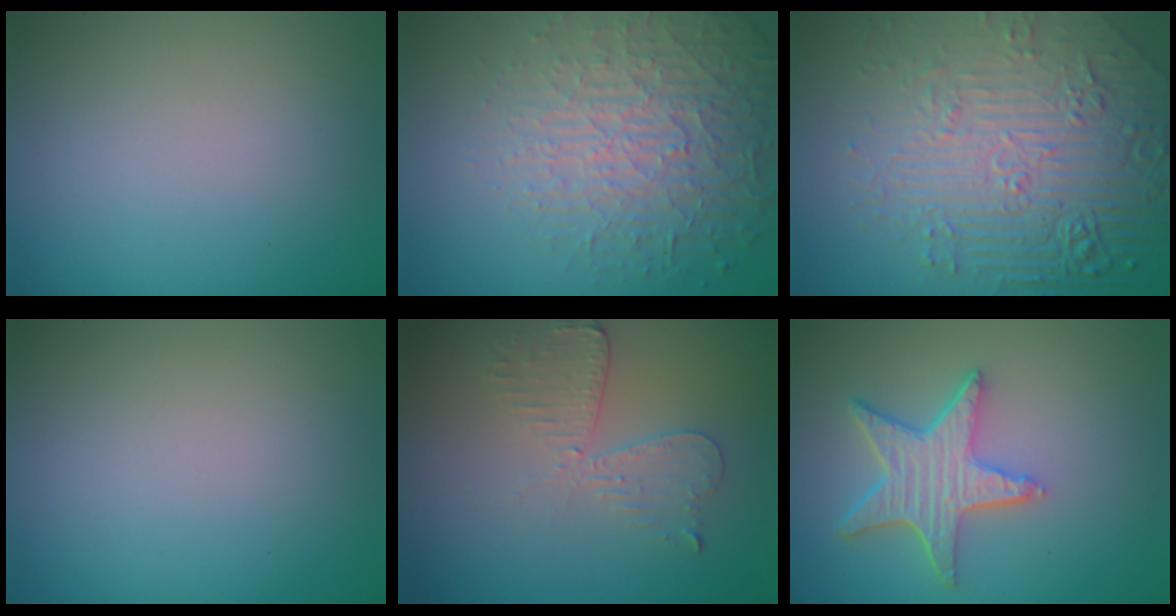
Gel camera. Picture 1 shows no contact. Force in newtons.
{"total": 5.9, "press": 4.7, "slide": 3.5}
{"total": 9.0, "press": 6.1, "slide": 6.6}
{"total": 0.0}
{"total": 2.9, "press": 2.5, "slide": 1.5}
{"total": 4.8, "press": 4.2, "slide": 2.4}